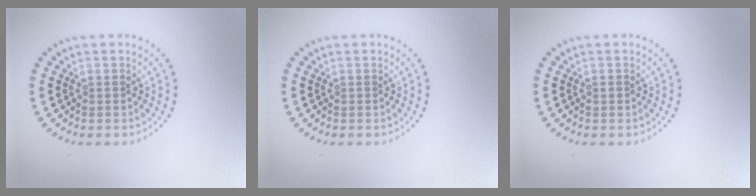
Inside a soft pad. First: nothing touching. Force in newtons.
{"total": 0.0}
{"total": 0.5, "press": 0.5, "slide": 0.2}